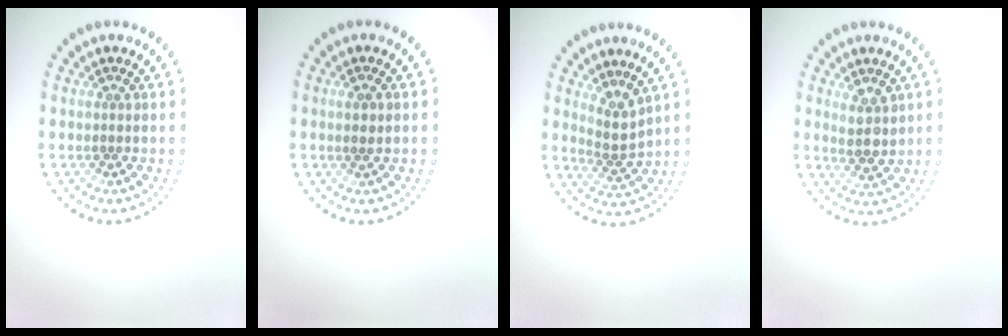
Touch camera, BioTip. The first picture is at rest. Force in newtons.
{"total": 0.7, "press": 0.6, "slide": 0.3}
{"total": 2.5, "press": 1.7, "slide": 1.8}
{"total": 2.2, "press": 2.1, "slide": 0.8}